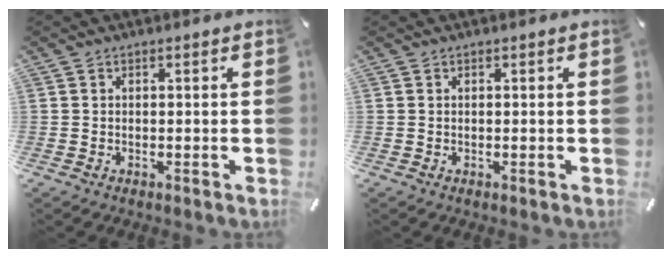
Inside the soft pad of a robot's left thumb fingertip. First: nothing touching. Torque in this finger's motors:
{"motor_torque": [0.00, 0.00, -0.01, 0.01, 0.00]}